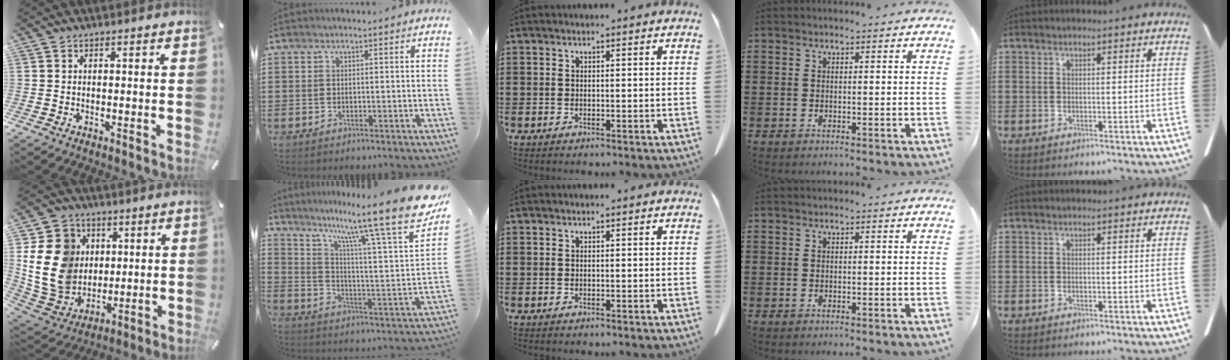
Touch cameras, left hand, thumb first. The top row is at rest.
{"thumb": {"total": 17.1, "force": [2.5, 15.0, 7.8], "torque": [-0.173, -0.006, 0.051]}, "index": {"total": 17.0, "force": [12.6, 0.9, 11.4], "torque": [-0.213, -0.085, 0.195]}}